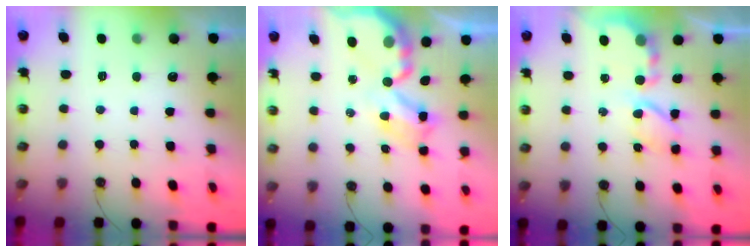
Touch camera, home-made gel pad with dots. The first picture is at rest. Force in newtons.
{"total": 7.7, "press": 7.7, "slide": 0.4}
{"total": 5.5, "press": 5.5, "slide": 0.6}